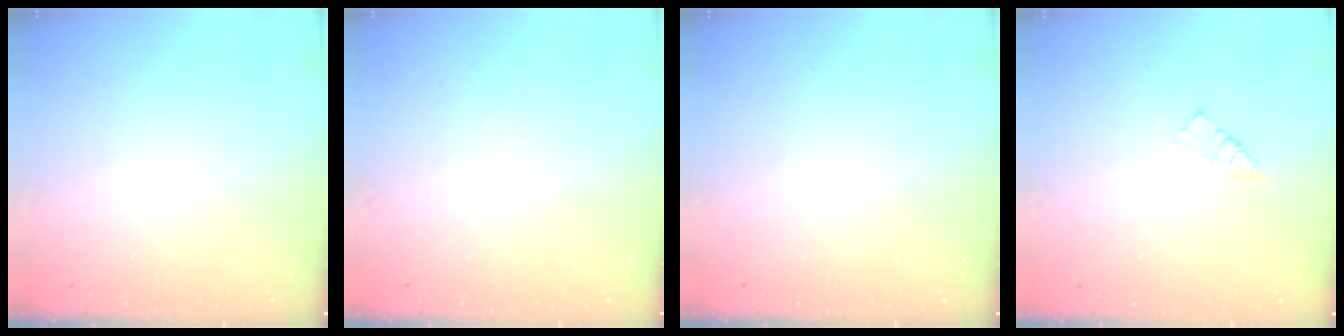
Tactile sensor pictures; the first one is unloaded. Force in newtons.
{"total": 2.5, "press": 2.4, "slide": 0.4}
{"total": 0.0}
{"total": 4.0, "press": 4.0, "slide": 0.4}